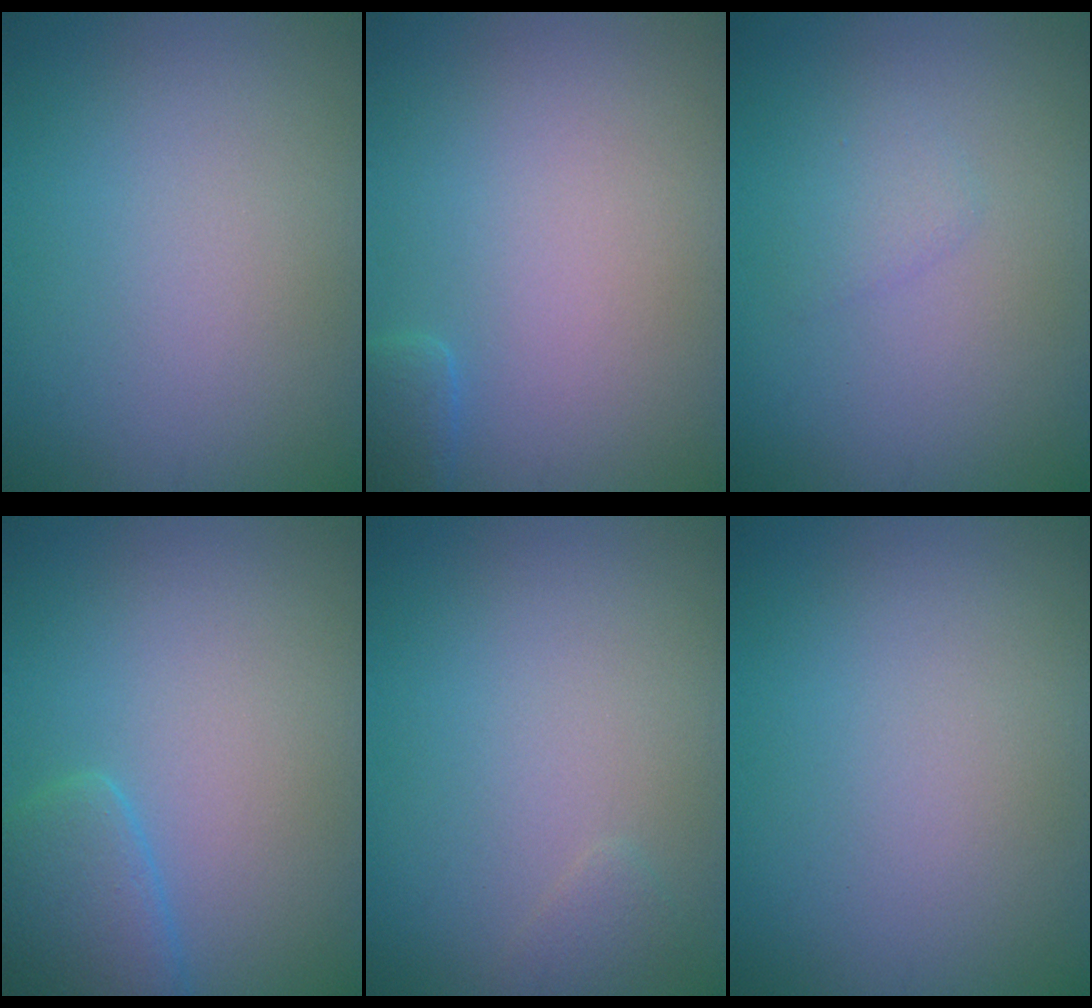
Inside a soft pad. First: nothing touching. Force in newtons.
{"total": 1.4, "press": 1.4, "slide": 0.1}
{"total": 1.2, "press": 1.1, "slide": 0.1}
{"total": 3.5, "press": 3.5, "slide": 0.2}
{"total": 0.8, "press": 0.8, "slide": 0.1}
{"total": 0.0}